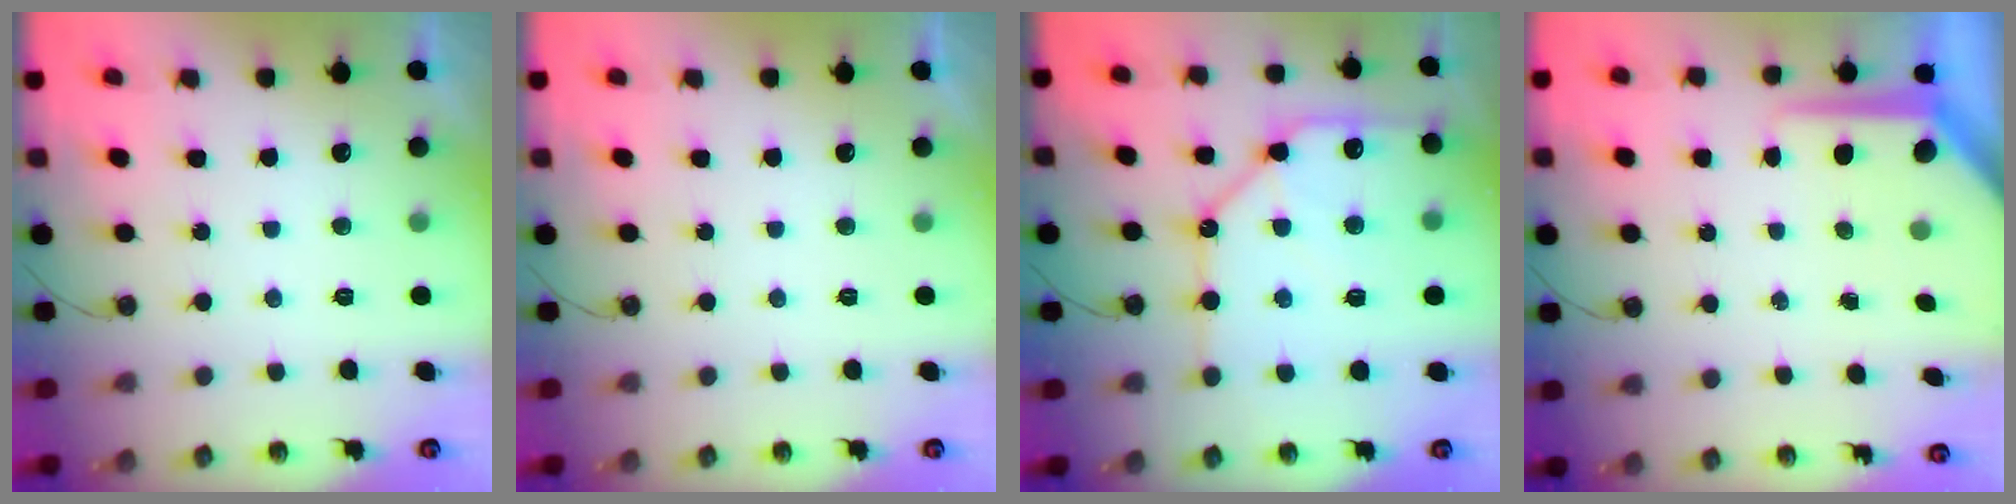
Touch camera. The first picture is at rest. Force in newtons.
{"total": 0.0}
{"total": 16.6, "press": 16.5, "slide": 1.9}
{"total": 8.9, "press": 8.9, "slide": 0.7}